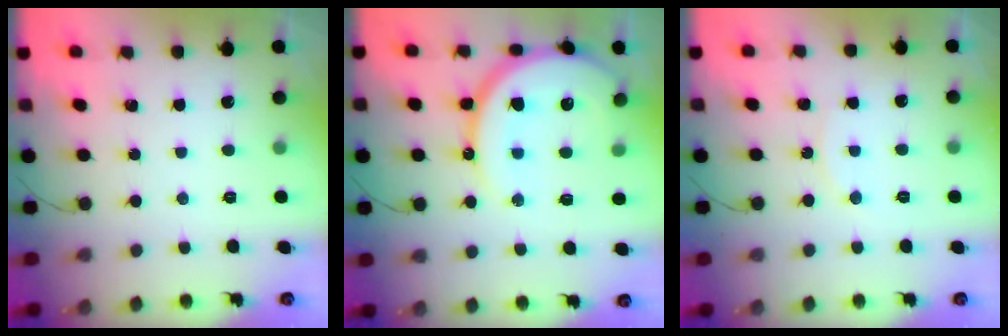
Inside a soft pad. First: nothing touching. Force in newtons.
{"total": 16.0, "press": 16.0, "slide": 0.6}
{"total": 5.4, "press": 5.4, "slide": 0.5}